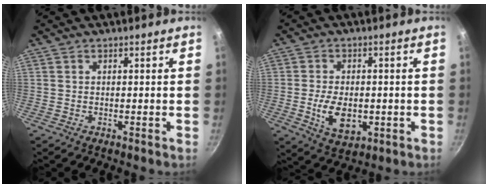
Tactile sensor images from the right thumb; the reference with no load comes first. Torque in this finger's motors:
{"motor_torque": [-0.23, 0.55, -0.12, 0.18, 0.08]}